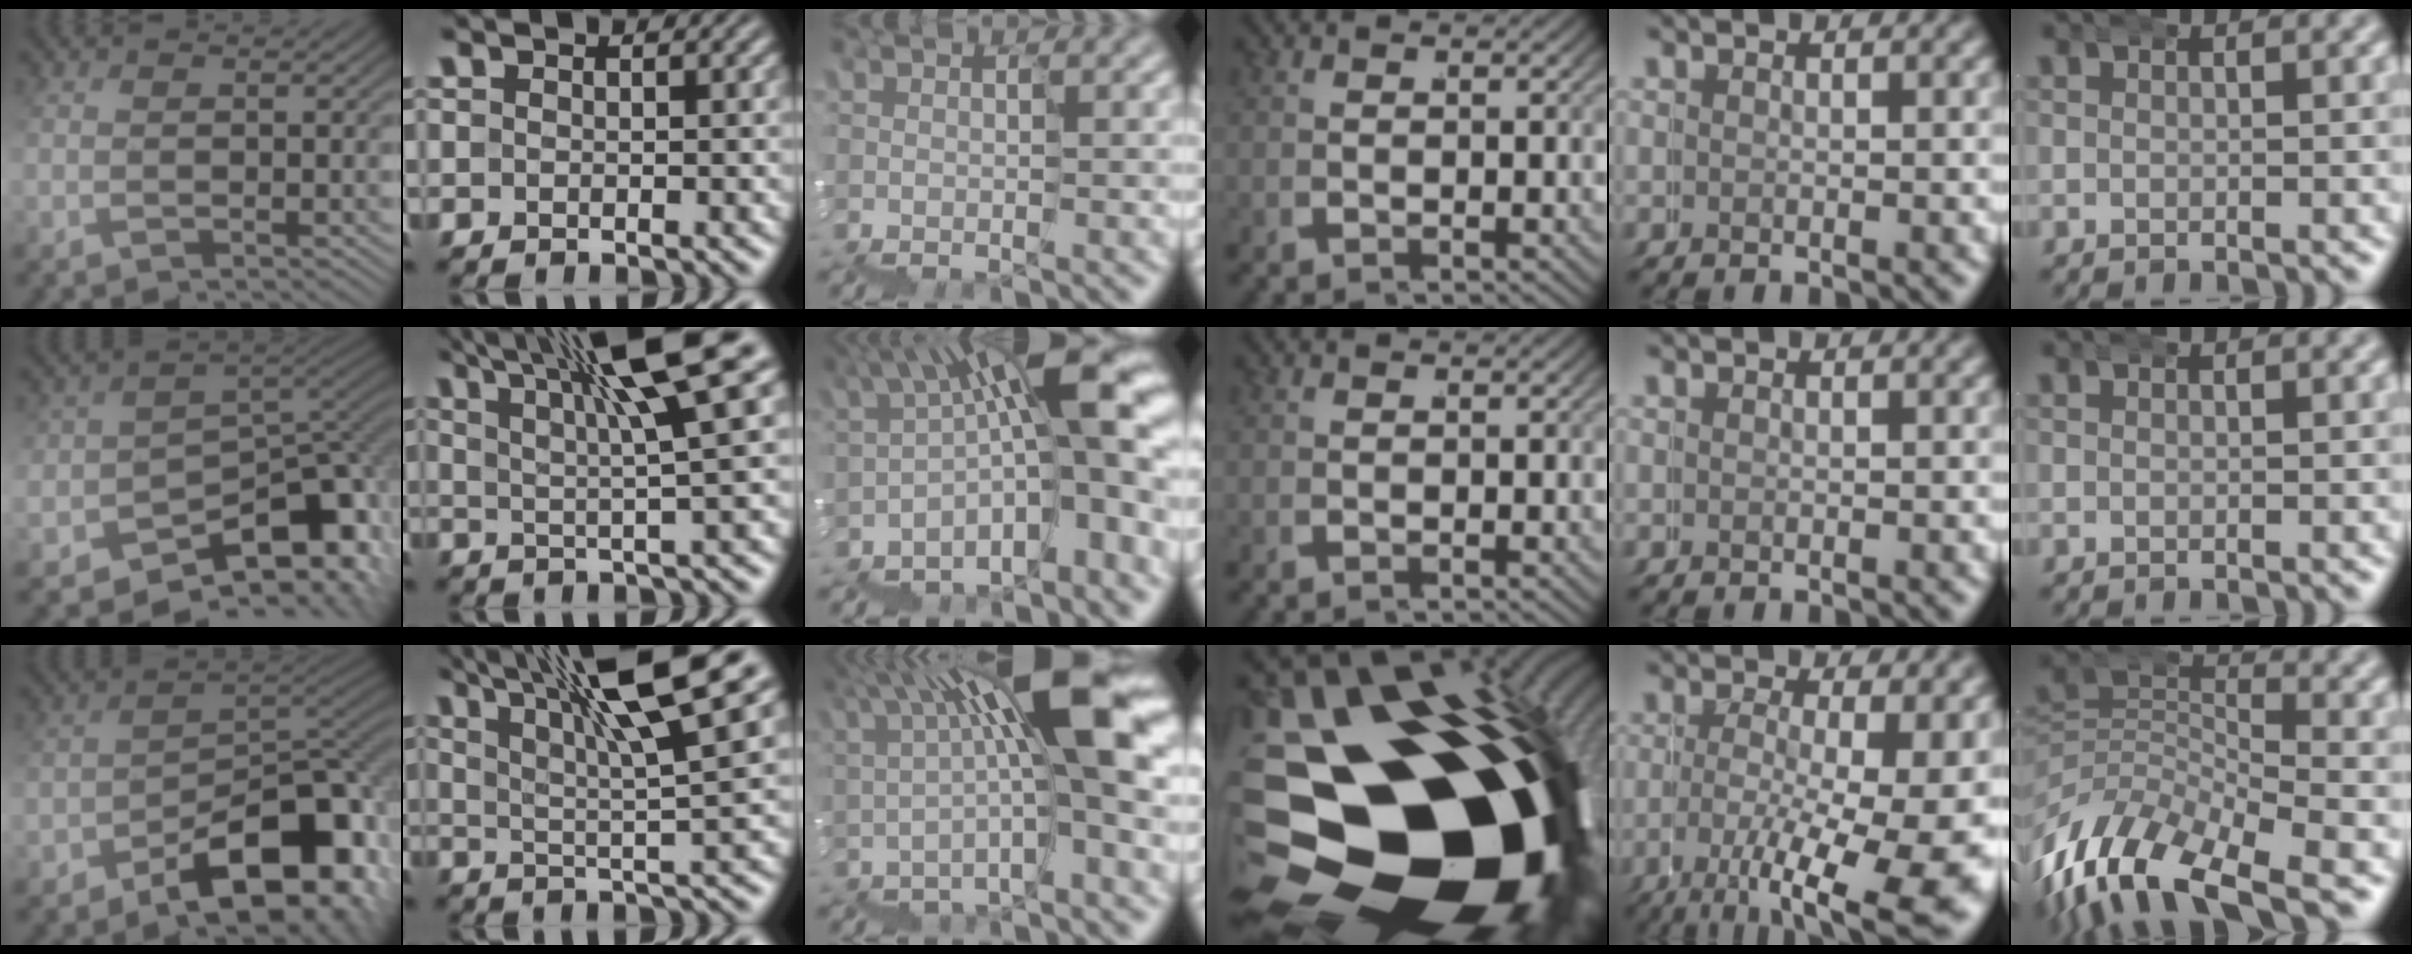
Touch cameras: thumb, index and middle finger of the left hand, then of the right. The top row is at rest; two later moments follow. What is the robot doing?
{"motion": "wrap", "object": "duck tape"}